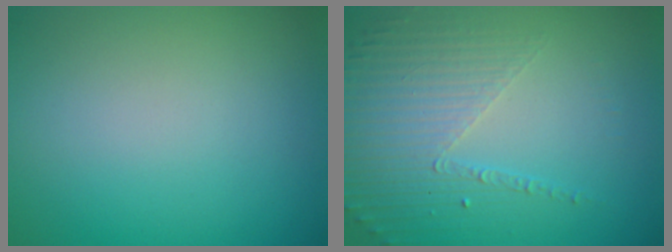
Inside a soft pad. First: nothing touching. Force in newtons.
{"total": 4.8, "press": 3.2, "slide": 3.5}